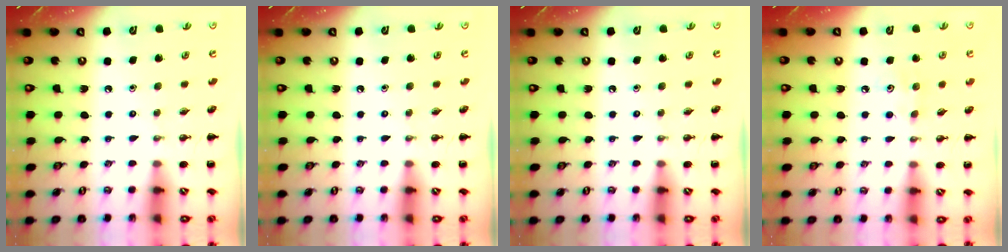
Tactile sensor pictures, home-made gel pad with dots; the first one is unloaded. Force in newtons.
{"total": 0.0}
{"total": 0.0}
{"total": 4.8, "press": 4.7, "slide": 1.0}